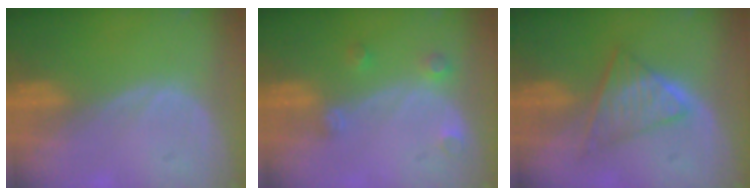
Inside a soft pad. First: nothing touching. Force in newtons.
{"total": 2.6, "press": 2.6, "slide": 0.2}
{"total": 6.3, "press": 5.7, "slide": 2.7}